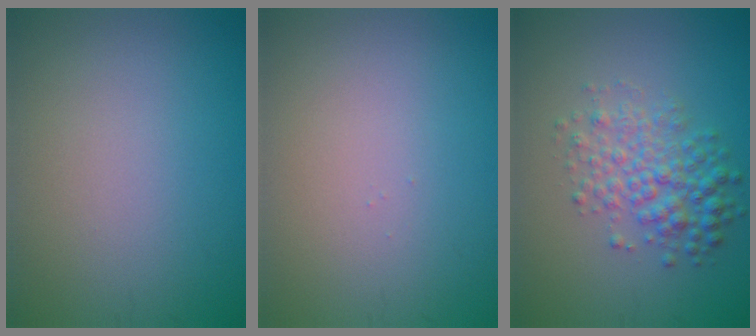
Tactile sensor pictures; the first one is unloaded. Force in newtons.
{"total": 0.0}
{"total": 4.0, "press": 4.0, "slide": 0.0}